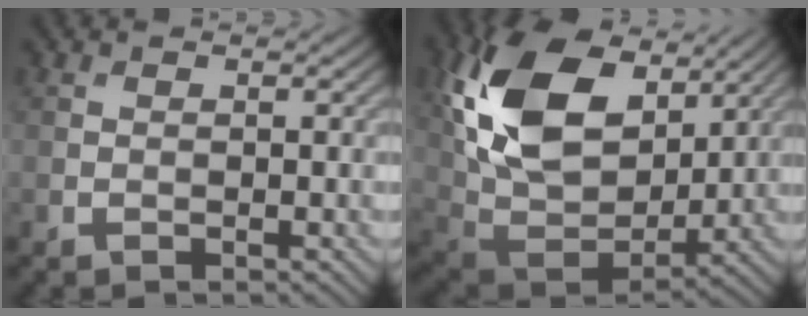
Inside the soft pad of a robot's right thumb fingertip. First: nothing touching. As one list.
[{"total": 18.0, "force": [6.9, 11.7, 11.9], "torque": [-0.268, 0.009, 0.140]}]